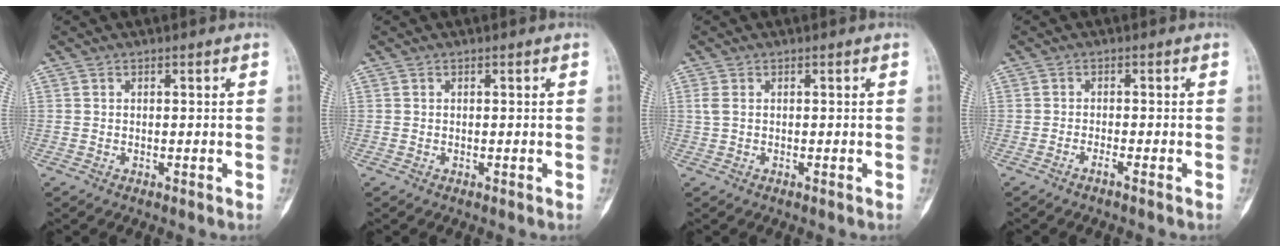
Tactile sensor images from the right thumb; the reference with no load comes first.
{"total": 0.0}
{"total": 1.3, "force": [-0.1, 0.4, 1.3], "torque": [-0.036, 0.003, 0.002]}
{"total": 1.4, "force": [-1.1, -0.3, 0.8], "torque": [-0.020, 0.004, -0.023]}